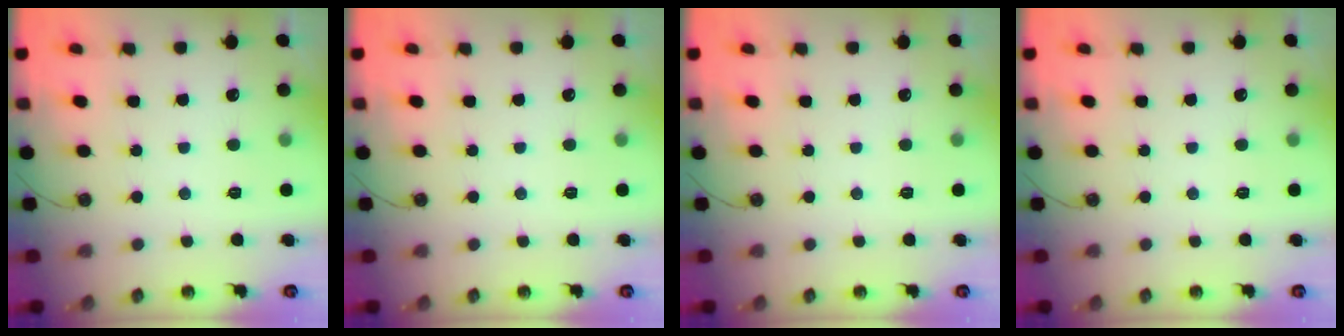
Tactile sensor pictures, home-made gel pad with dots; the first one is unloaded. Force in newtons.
{"total": 0.0}
{"total": 0.0}
{"total": 0.0}